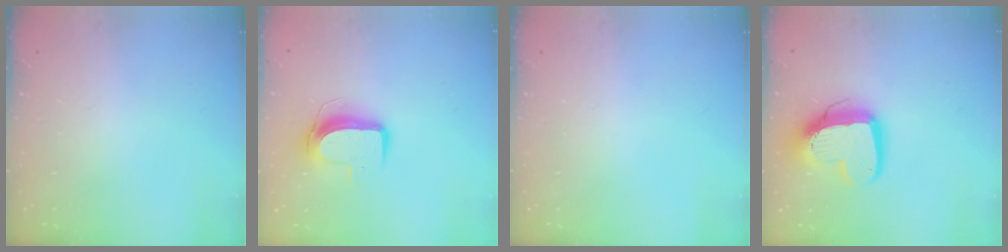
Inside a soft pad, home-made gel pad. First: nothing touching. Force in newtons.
{"total": 9.8, "press": 9.7, "slide": 1.0}
{"total": 0.0}
{"total": 14.0, "press": 13.9, "slide": 1.7}